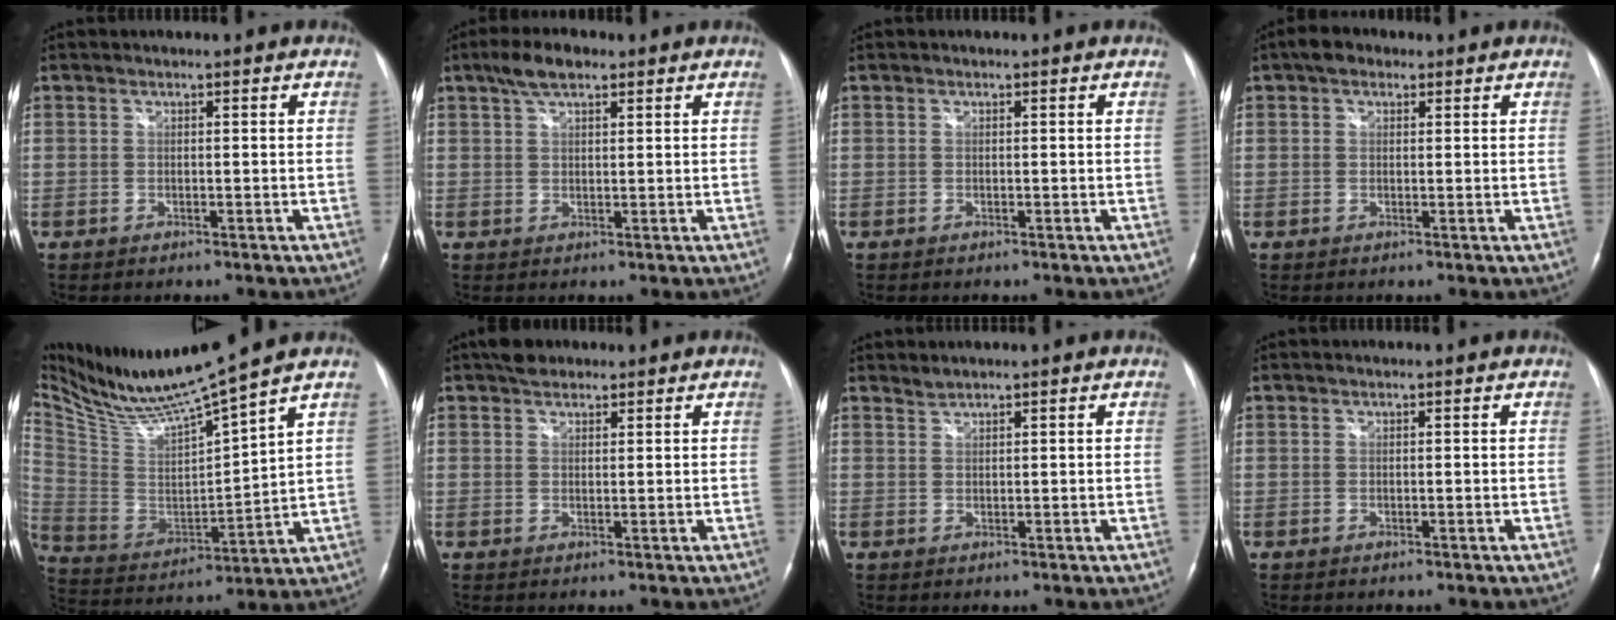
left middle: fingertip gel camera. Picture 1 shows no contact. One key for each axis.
{"total": 4.7, "fx": 3.1, "fy": 1.7, "fz": 3.1, "tx": -0.064, "ty": 0.016, "tz": 0.058}
{"total": 0.0}
{"total": 2.7, "fx": 1.6, "fy": 1.8, "fz": 1.4, "tx": -0.028, "ty": 0.015, "tz": 0.023}
{"total": 15.7, "fx": 13.5, "fy": -1.3, "fz": 7.8, "tx": -0.159, "ty": -0.013, "tz": 0.258}
{"total": 3.0, "fx": 2.3, "fy": 1.6, "fz": 1.0, "tx": -0.019, "ty": 0.014, "tz": 0.035}
{"total": 1.1, "fx": 1.1, "fy": -0.1, "fz": 0.0, "tx": -0.002, "ty": 0.003, "tz": 0.025}
{"total": 0.0}